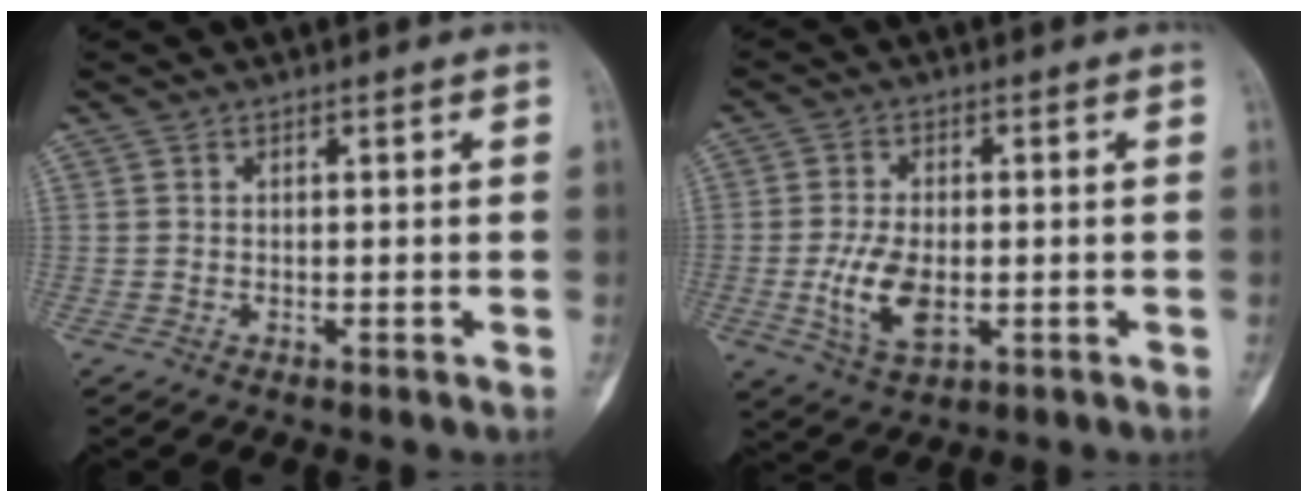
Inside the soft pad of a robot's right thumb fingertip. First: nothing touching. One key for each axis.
{"total": 8.4, "fx": -1.5, "fy": 4.7, "fz": 6.8, "tx": -0.129, "ty": -0.006, "tz": -0.021}